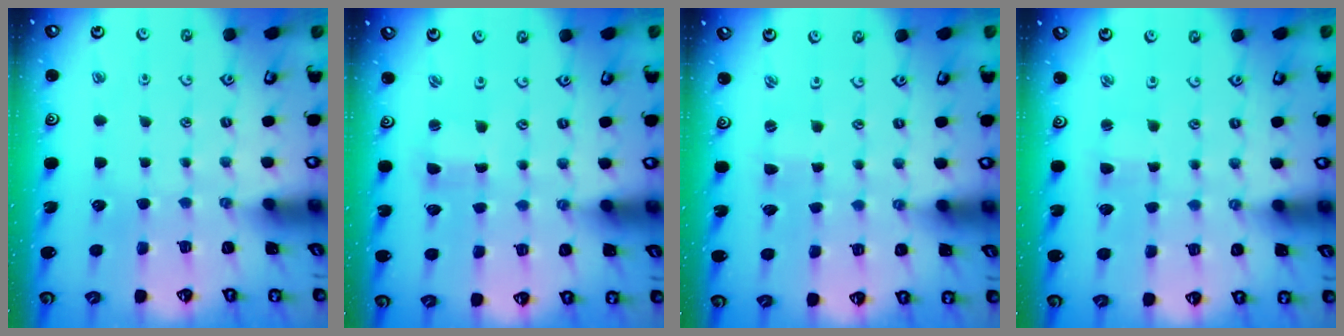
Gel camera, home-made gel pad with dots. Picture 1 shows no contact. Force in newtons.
{"total": 0.6, "press": 0.5, "slide": 0.2}
{"total": 1.1, "press": 1.1, "slide": 0.3}
{"total": 1.5, "press": 1.4, "slide": 0.2}